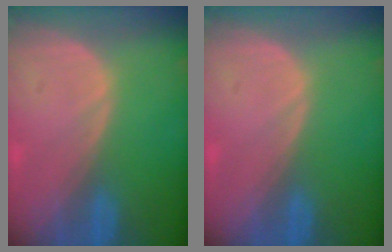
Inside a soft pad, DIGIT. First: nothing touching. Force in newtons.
{"total": 0.0}